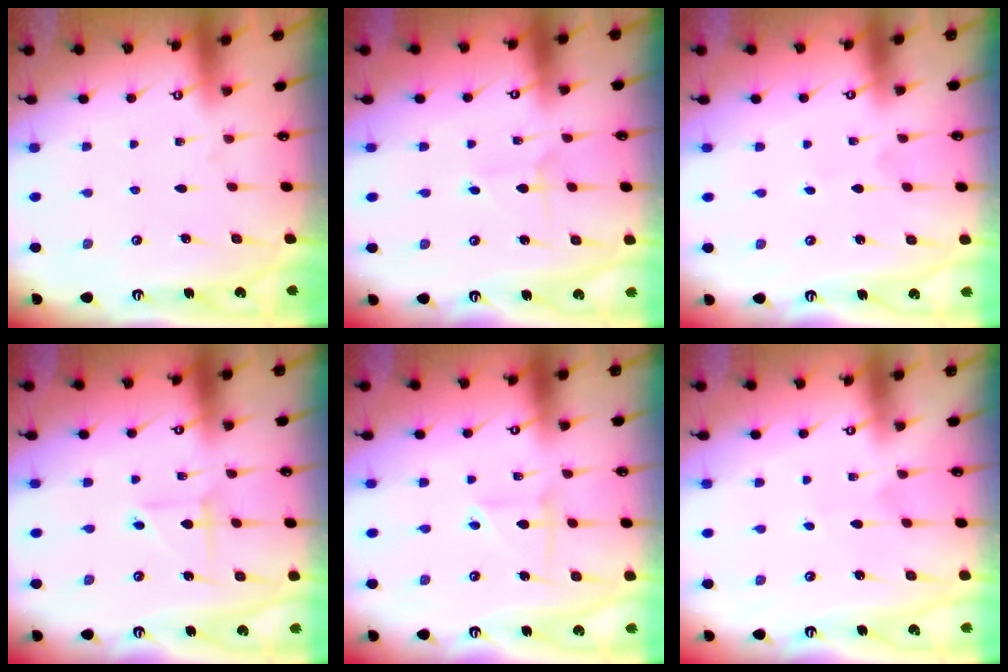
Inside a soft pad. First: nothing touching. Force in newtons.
{"total": 2.9, "press": 2.9, "slide": 0.3}
{"total": 0.6, "press": 0.6, "slide": 0.0}
{"total": 3.2, "press": 3.2, "slide": 0.4}
{"total": 3.1, "press": 3.0, "slide": 0.9}
{"total": 2.5, "press": 2.5, "slide": 0.3}